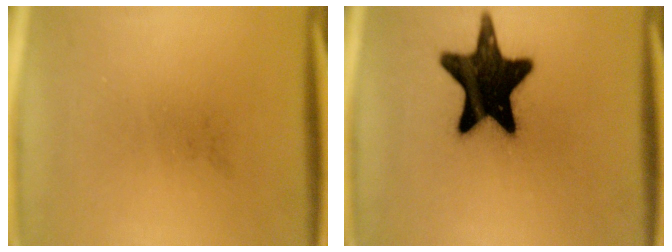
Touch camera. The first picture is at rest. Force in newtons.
{"total": 19.6}